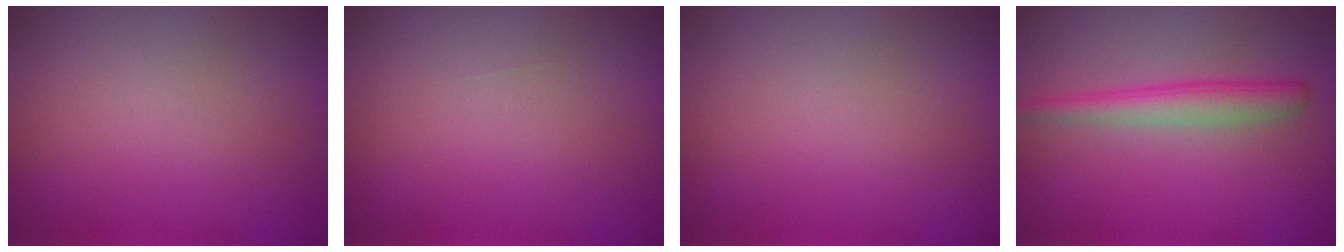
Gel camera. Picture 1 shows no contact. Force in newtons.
{"total": 0.0}
{"total": 0.0}
{"total": 2.9, "press": 2.9, "slide": 0.1}